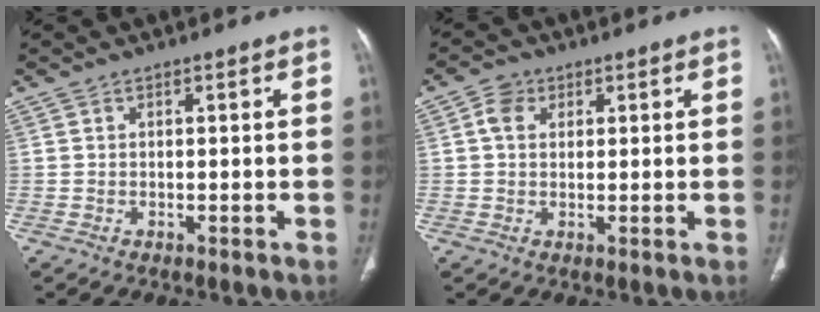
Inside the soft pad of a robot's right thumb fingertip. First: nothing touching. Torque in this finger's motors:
{"motor_torque": [0.49, 0.05, 0.19, 0.22, 0.05]}